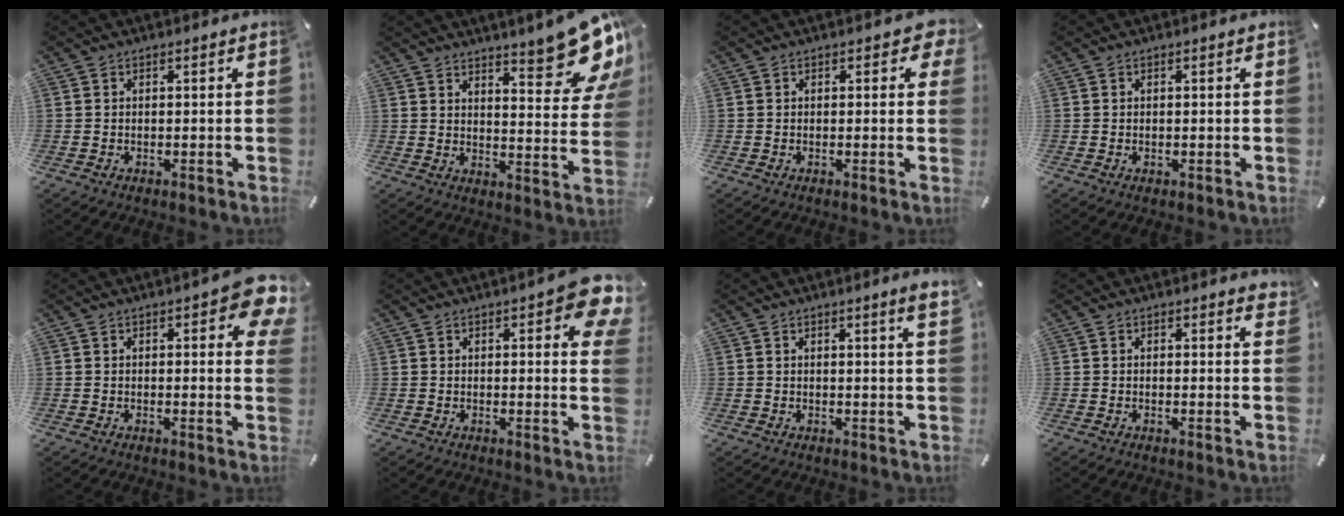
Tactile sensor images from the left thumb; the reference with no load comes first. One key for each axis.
{"total": 14.8, "fx": 10.9, "fy": 3.9, "fz": 9.2, "tx": -0.111, "ty": -0.091, "tz": 0.182}
{"total": 3.0, "fx": 0.9, "fy": 1.7, "fz": 2.3, "tx": -0.016, "ty": -0.006, "tz": 0.009}
{"total": 0.0}
{"total": 8.1, "fx": 3.9, "fy": 3.2, "fz": 6.3, "tx": -0.072, "ty": -0.022, "tz": 0.063}
{"total": 8.6, "fx": 4.3, "fy": 2.7, "fz": 6.9, "tx": -0.090, "ty": -0.022, "tz": 0.070}
{"total": 2.9, "fx": 1.8, "fy": 0.2, "fz": 2.3, "tx": -0.038, "ty": -0.003, "tz": 0.029}
{"total": 1.1, "fx": 0.9, "fy": 0.5, "fz": 0.4, "tx": 0.008, "ty": -0.005, "tz": 0.013}